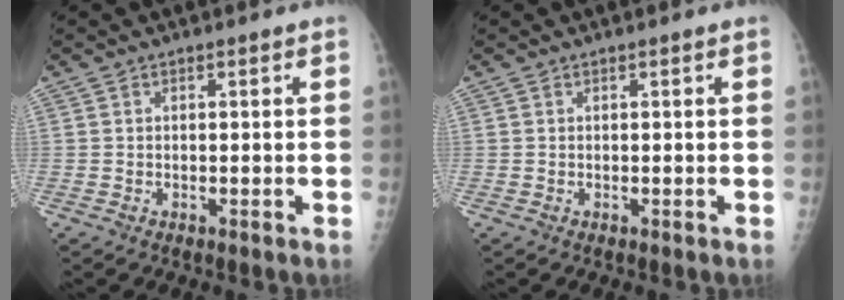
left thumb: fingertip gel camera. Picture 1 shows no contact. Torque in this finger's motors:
{"motor_torque": [0.11, 0.16, 0.45, 0.08, 0.00]}